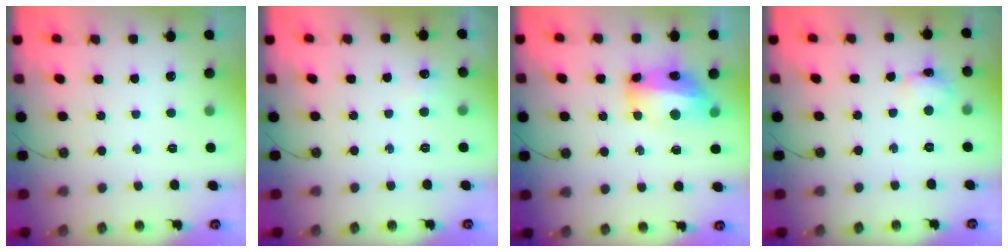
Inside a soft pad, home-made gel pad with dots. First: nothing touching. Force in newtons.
{"total": 4.4, "press": 4.3, "slide": 0.6}
{"total": 12.4, "press": 12.3, "slide": 1.5}
{"total": 4.3, "press": 4.3, "slide": 0.1}